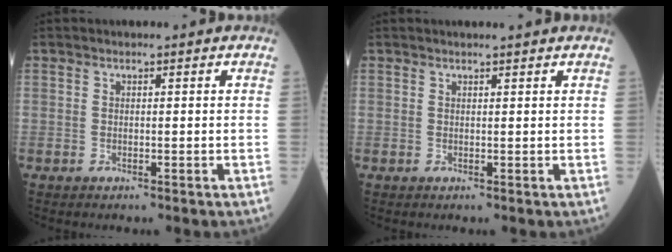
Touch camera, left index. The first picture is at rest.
{"total": 2.3, "force": [2.1, -0.1, 1.0], "torque": [-0.012, 0.009, 0.025]}